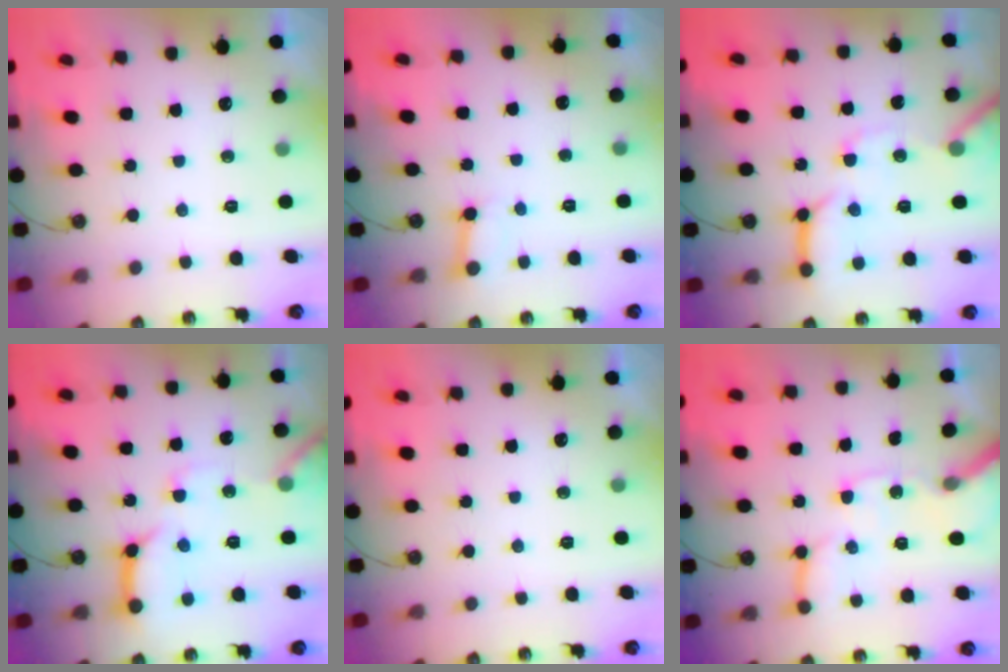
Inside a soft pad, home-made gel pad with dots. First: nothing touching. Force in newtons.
{"total": 3.0, "press": 3.0, "slide": 0.3}
{"total": 15.1, "press": 15.0, "slide": 1.9}
{"total": 15.2, "press": 15.1, "slide": 1.7}
{"total": 0.0}
{"total": 12.6, "press": 12.5, "slide": 1.7}